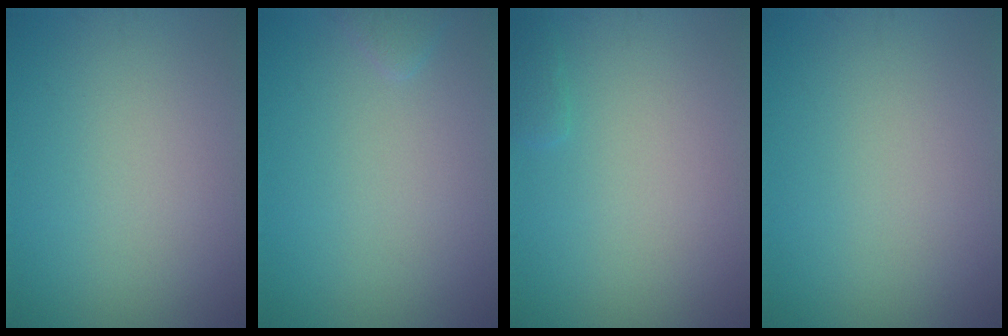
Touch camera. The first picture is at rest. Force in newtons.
{"total": 0.8, "press": 0.8, "slide": 0.1}
{"total": 0.7, "press": 0.7, "slide": 0.0}
{"total": 0.0}